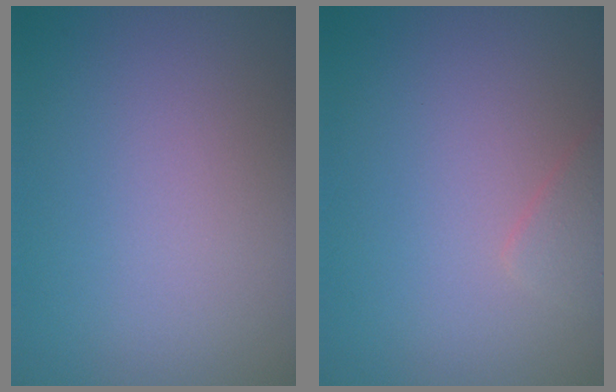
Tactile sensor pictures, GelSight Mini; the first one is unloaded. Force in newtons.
{"total": 1.3, "press": 1.3, "slide": 0.1}